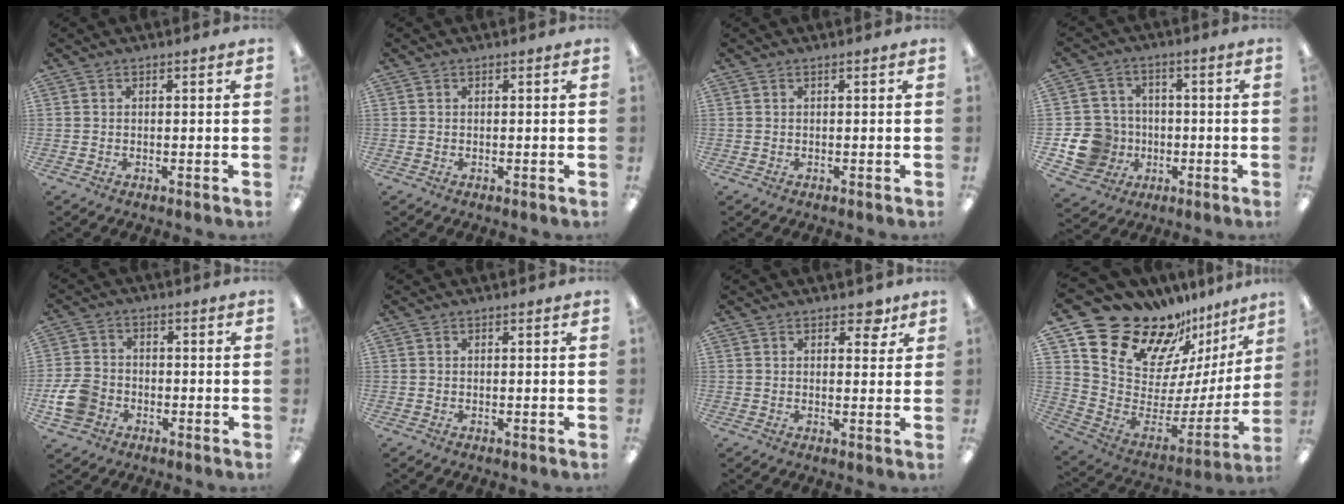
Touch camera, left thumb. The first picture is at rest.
{"total": 0.0}
{"total": 0.0}
{"total": 12.9, "force": [-3.4, 11.6, 4.4], "torque": [-0.108, 0.031, -0.051]}
{"total": 8.4, "force": [-2.8, 6.6, 4.2], "torque": [-0.099, 0.022, -0.050]}
{"total": 0.0}
{"total": 3.9, "force": [2.3, 2.2, 2.3], "torque": [-0.016, -0.006, 0.035]}
{"total": 20.8, "force": [17.8, 8.8, 6.2], "torque": [-0.108, -0.153, 0.327]}